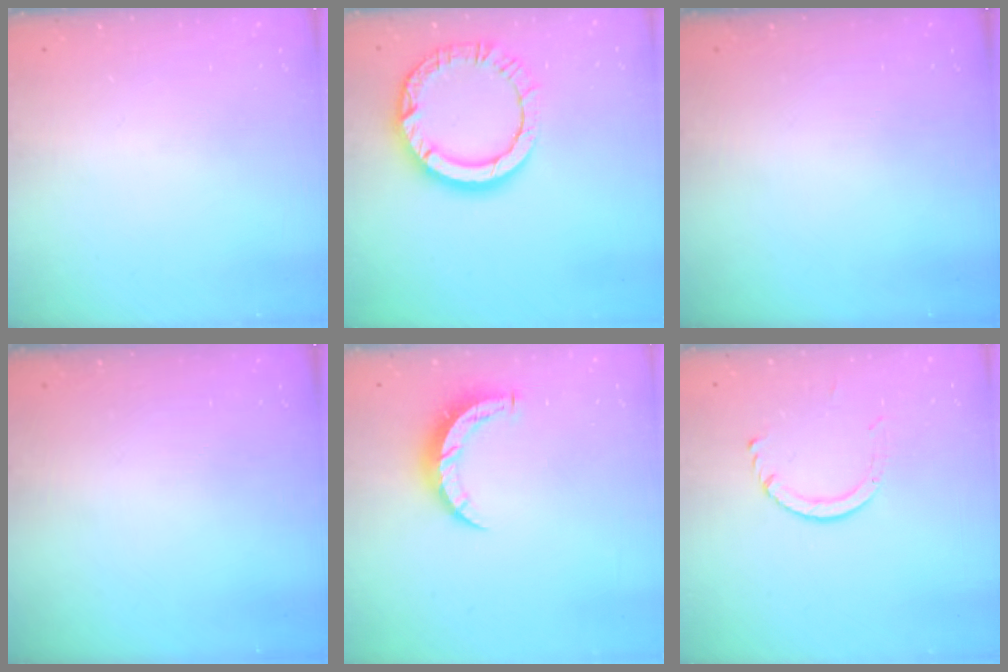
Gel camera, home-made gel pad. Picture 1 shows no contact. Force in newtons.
{"total": 12.7, "press": 12.6, "slide": 1.2}
{"total": 0.0}
{"total": 0.0}
{"total": 7.7, "press": 7.7, "slide": 0.3}
{"total": 4.6, "press": 4.5, "slide": 0.5}